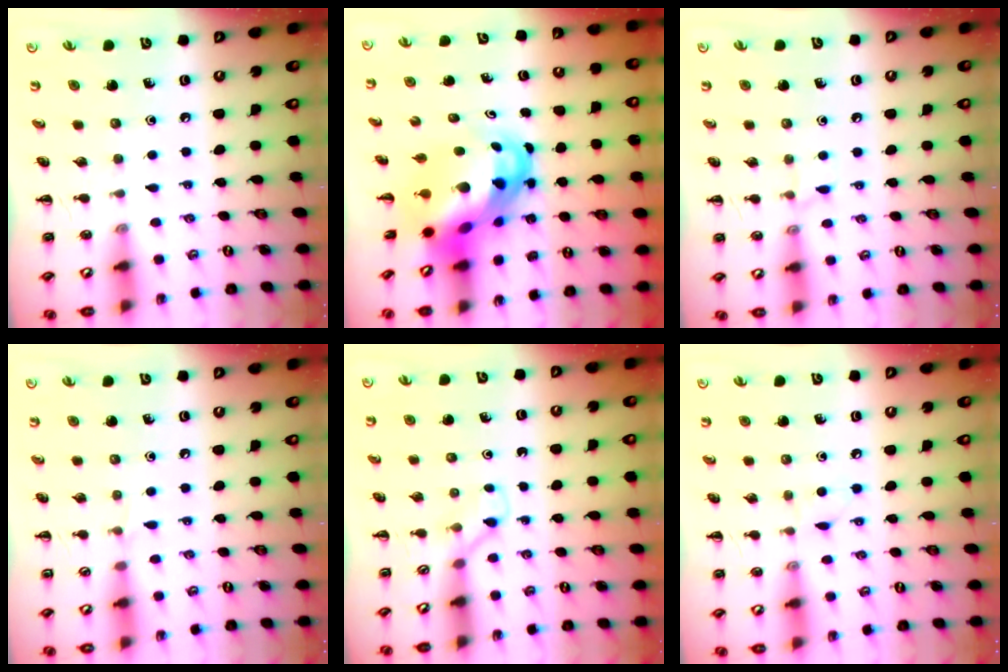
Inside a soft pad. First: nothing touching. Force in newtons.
{"total": 8.0, "press": 7.7, "slide": 2.1}
{"total": 4.0, "press": 3.8, "slide": 1.3}
{"total": 3.4, "press": 3.2, "slide": 1.3}
{"total": 2.8, "press": 2.6, "slide": 1.0}
{"total": 4.6, "press": 4.4, "slide": 1.3}